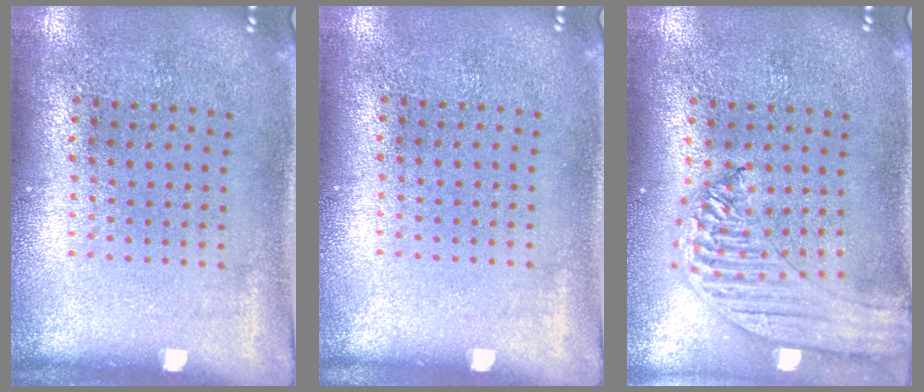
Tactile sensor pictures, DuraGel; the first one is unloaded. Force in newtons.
{"total": 0.0}
{"total": 1.7, "press": 1.7, "slide": 0.5}